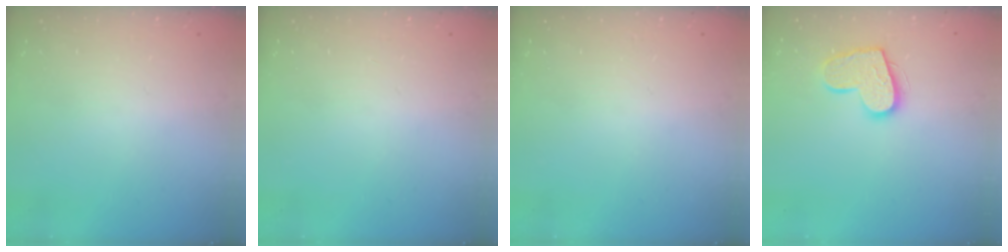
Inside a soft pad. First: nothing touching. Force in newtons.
{"total": 0.0}
{"total": 0.0}
{"total": 13.3, "press": 13.3, "slide": 0.9}